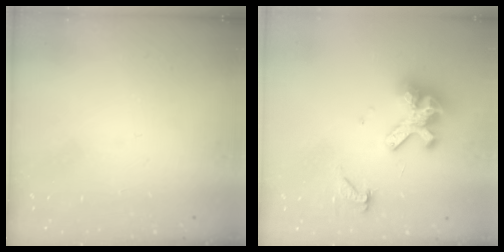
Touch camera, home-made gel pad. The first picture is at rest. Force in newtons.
{"total": 11.4, "press": 11.4, "slide": 1.4}